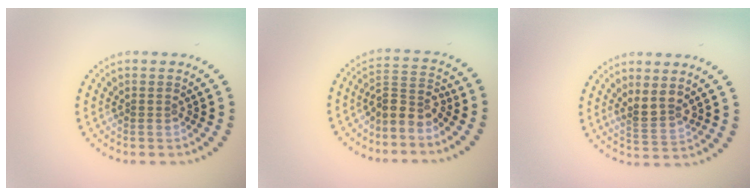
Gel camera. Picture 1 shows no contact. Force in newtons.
{"total": 2.9, "press": 2.3, "slide": 1.6}
{"total": 2.2, "press": 1.9, "slide": 1.1}